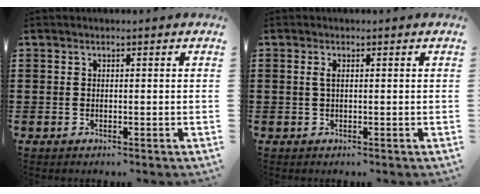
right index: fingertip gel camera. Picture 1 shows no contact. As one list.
[{"total": 1.2, "force": [0.2, 0.4, 1.1], "torque": [-0.023, 0.004, 0.002]}]